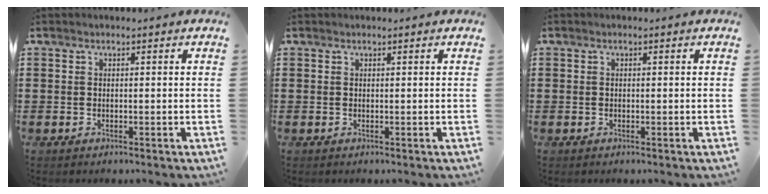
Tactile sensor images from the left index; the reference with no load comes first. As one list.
[{"total": 0.0}, {"total": 0.0}]